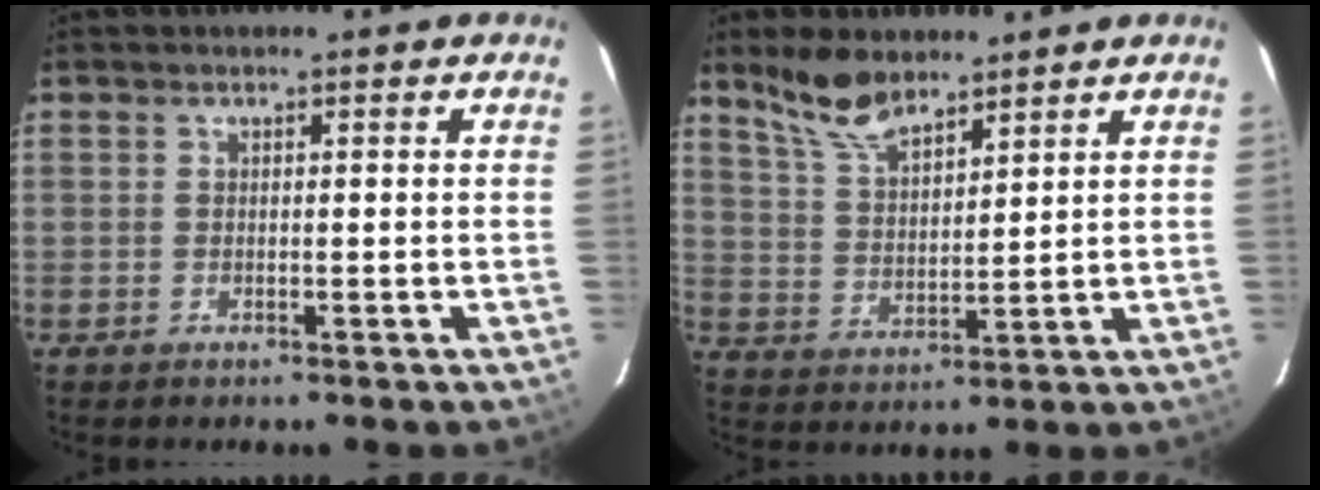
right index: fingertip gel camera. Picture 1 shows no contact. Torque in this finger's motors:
{"motor_torque": [0.43, 0.41, 0.10, 0.04]}